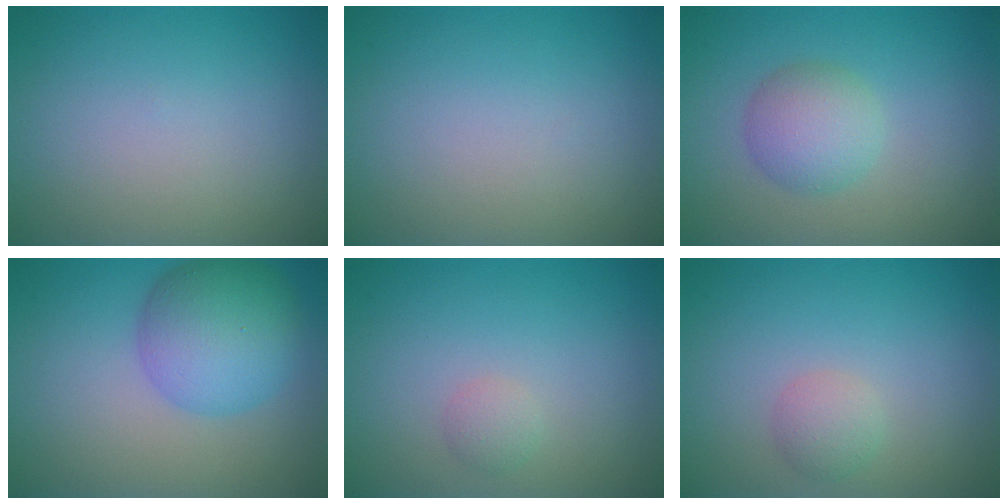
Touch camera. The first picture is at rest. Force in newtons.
{"total": 0.0}
{"total": 3.5, "press": 3.5, "slide": 0.1}
{"total": 6.8, "press": 6.8, "slide": 0.1}
{"total": 1.1, "press": 1.1, "slide": 0.0}
{"total": 1.7, "press": 1.7, "slide": 0.2}